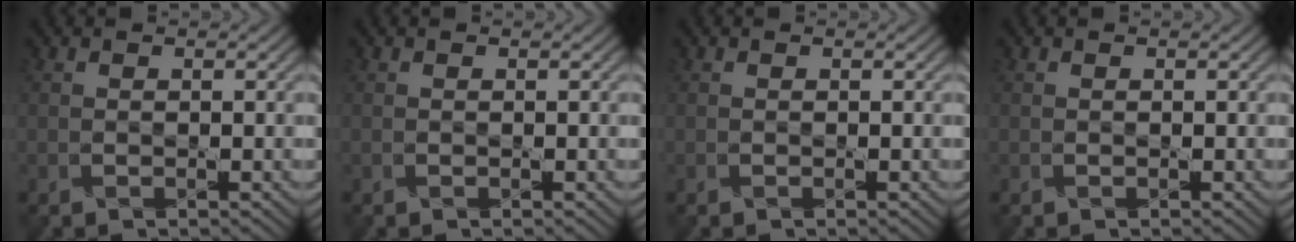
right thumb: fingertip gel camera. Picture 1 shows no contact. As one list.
[{"total": 0.0}, {"total": 0.0}, {"total": 0.0}]